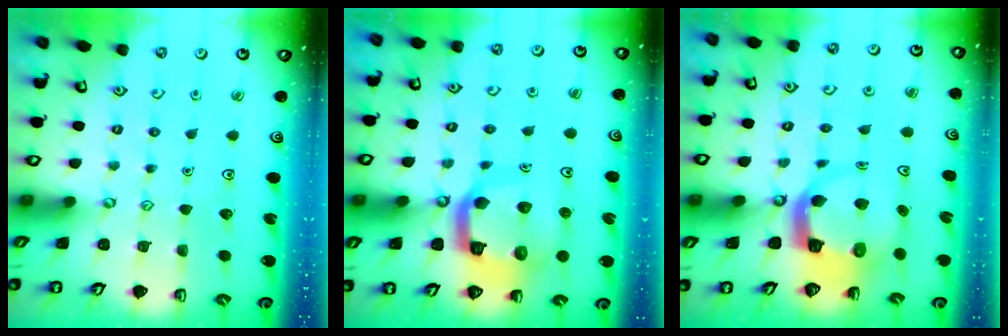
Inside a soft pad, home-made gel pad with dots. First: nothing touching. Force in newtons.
{"total": 12.1, "press": 12.0, "slide": 1.4}
{"total": 5.9, "press": 5.8, "slide": 1.0}